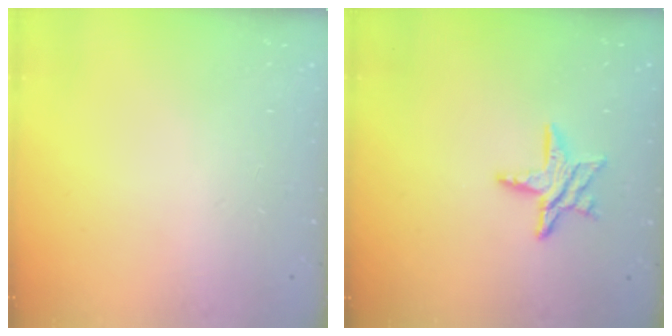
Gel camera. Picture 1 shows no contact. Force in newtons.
{"total": 9.8, "press": 9.7, "slide": 1.0}